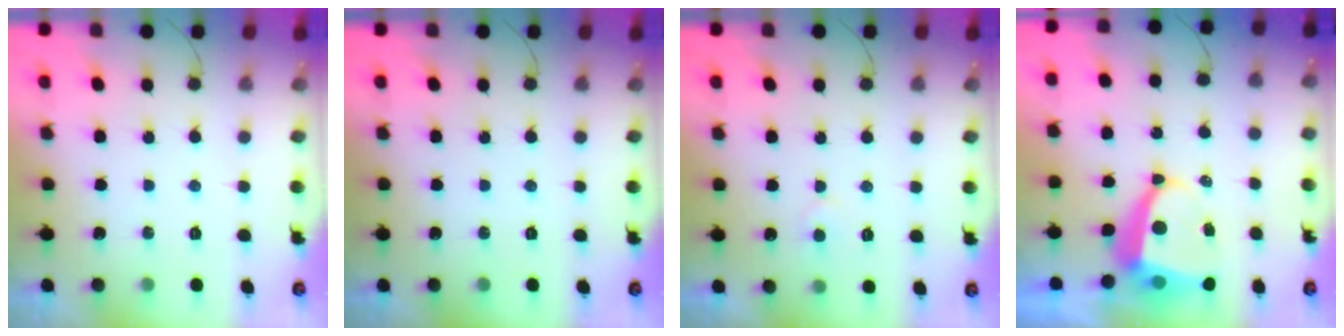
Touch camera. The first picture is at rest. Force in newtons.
{"total": 0.0}
{"total": 3.9, "press": 3.9, "slide": 0.4}
{"total": 7.2, "press": 7.2, "slide": 0.9}